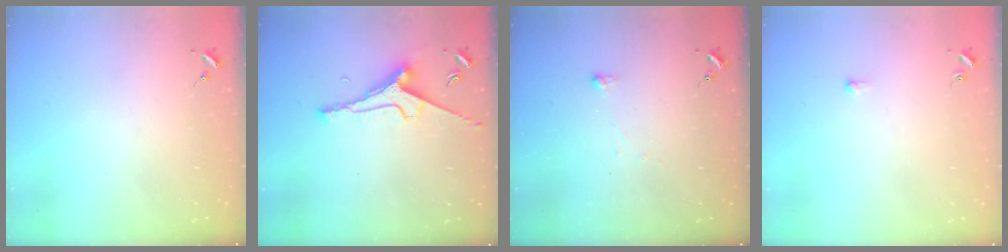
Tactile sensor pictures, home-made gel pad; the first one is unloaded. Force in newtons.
{"total": 7.5, "press": 7.4, "slide": 0.9}
{"total": 2.9, "press": 2.9, "slide": 0.3}
{"total": 2.9, "press": 2.8, "slide": 0.6}